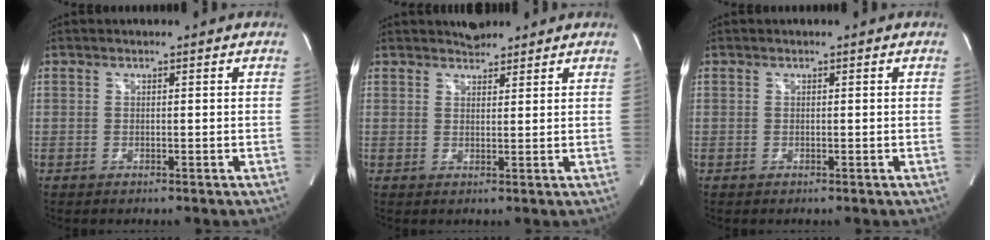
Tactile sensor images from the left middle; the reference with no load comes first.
{"total": 2.9, "force": [2.7, 0.9, 0.5], "torque": [-0.011, 0.009, 0.043]}
{"total": 0.0}